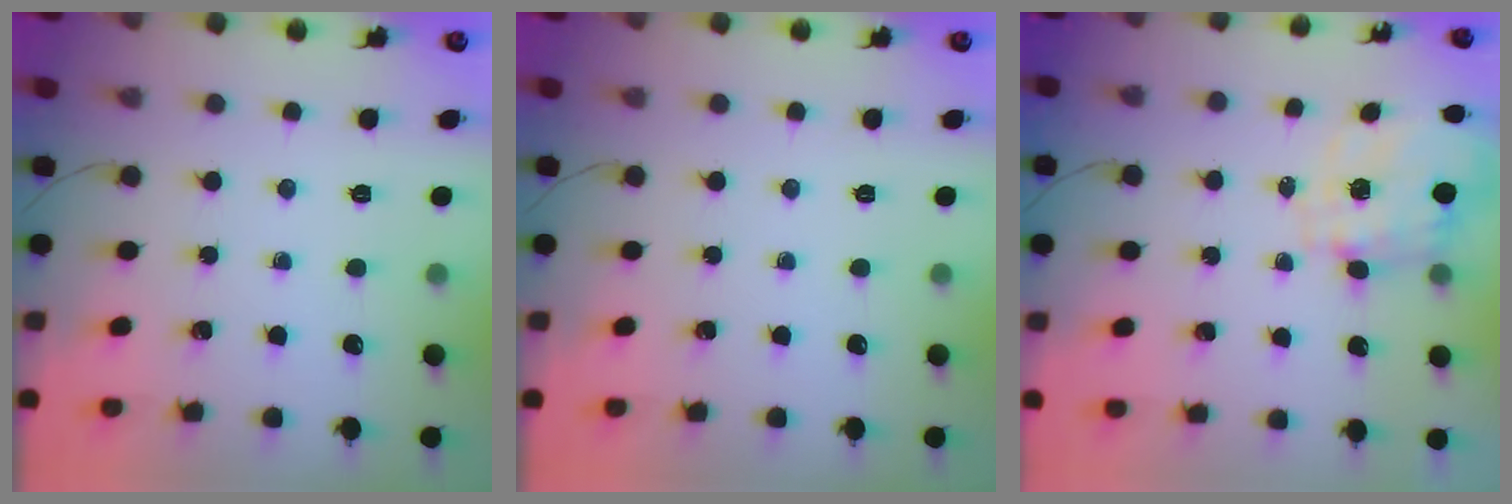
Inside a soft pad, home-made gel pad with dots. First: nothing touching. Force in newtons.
{"total": 0.0}
{"total": 2.9, "press": 2.7, "slide": 1.1}